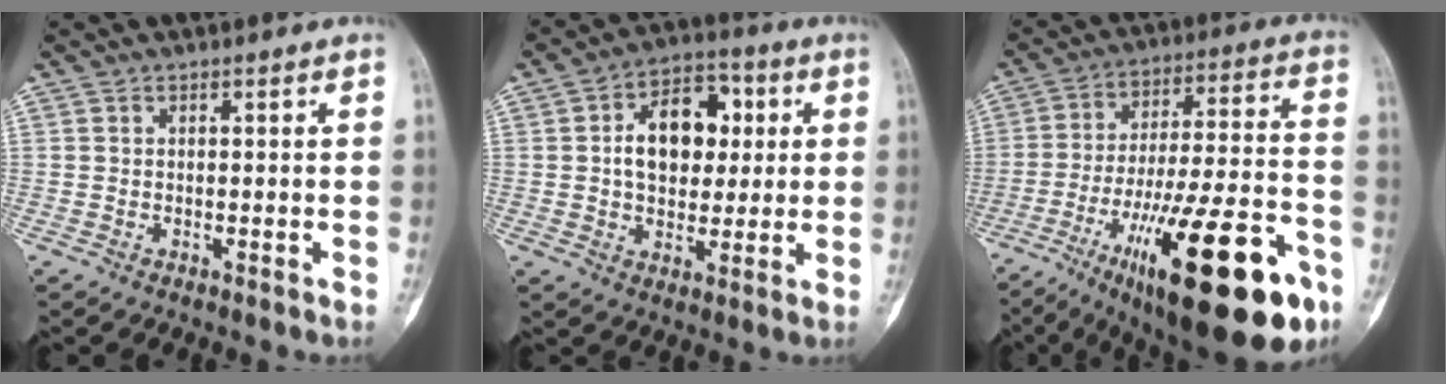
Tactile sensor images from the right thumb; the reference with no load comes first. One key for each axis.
{"total": 13.1, "fx": 2.1, "fy": 8.8, "fz": 9.4, "tx": -0.106, "ty": 0.014, "tz": 0.027}
{"total": 28.9, "fx": -14.2, "fy": 8.2, "fz": 23.8, "tx": -0.335, "ty": 0.060, "tz": -0.216}